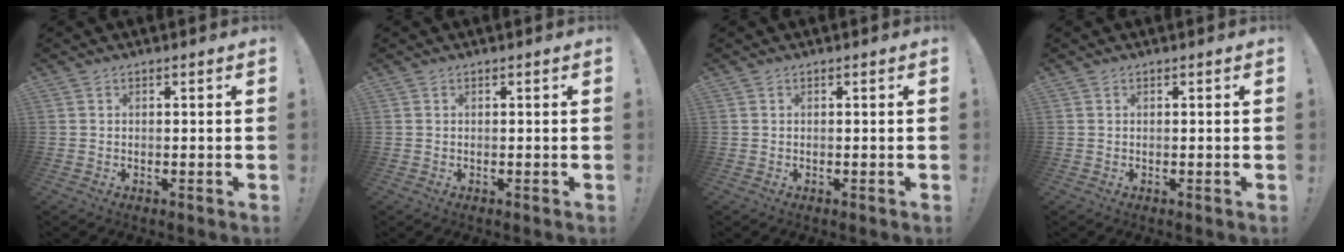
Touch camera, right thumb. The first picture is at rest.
{"total": 0.0}
{"total": 0.0}
{"total": 0.0}